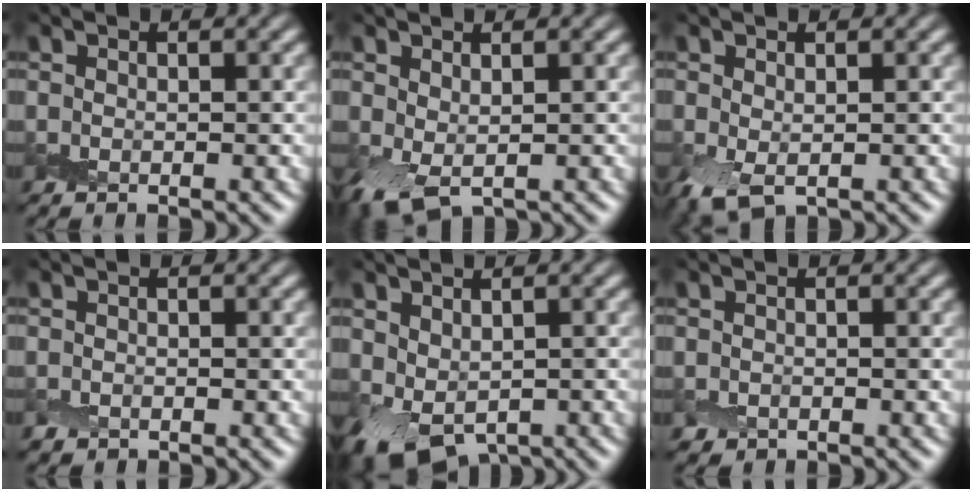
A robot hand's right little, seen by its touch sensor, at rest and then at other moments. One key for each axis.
{"total": 2.2, "fx": 0.1, "fy": 1.3, "fz": 1.8, "tx": -0.043, "ty": -0.005, "tz": 0.004}
{"total": 2.4, "fx": -0.7, "fy": 1.4, "fz": 1.8, "tx": -0.043, "ty": -0.013, "tz": -0.011}
{"total": 0.7, "fx": -0.5, "fy": 0.4, "fz": 0.0, "tx": 0.001, "ty": -0.004, "tz": -0.009}
{"total": 5.2, "fx": -1.4, "fy": 3.4, "fz": 3.6, "tx": -0.066, "ty": -0.023, "tz": -0.011}
{"total": 0.7, "fx": -0.4, "fy": 0.6, "fz": 0.0, "tx": 0.003, "ty": -0.006, "tz": -0.008}